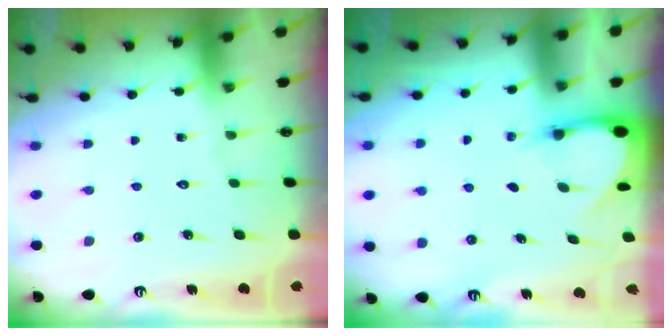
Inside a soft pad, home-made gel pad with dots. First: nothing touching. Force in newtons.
{"total": 3.5, "press": 3.5, "slide": 0.2}